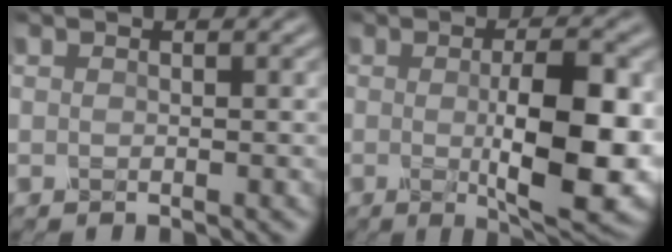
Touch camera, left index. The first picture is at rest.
{"total": 10.2, "force": [-0.7, 3.1, 9.7], "torque": [-0.141, -0.015, -0.005]}